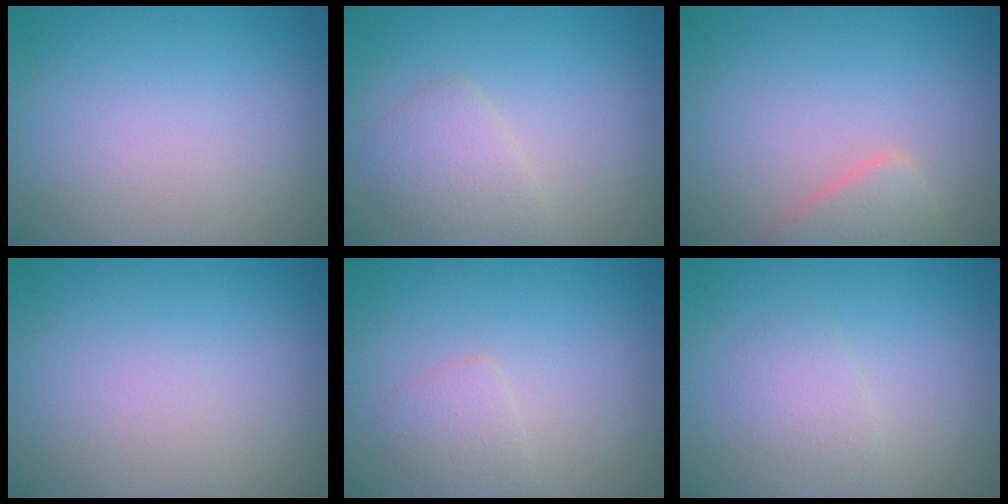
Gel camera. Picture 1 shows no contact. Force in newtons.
{"total": 2.2, "press": 2.2, "slide": 0.0}
{"total": 2.4, "press": 2.4, "slide": 0.2}
{"total": 0.0}
{"total": 1.4, "press": 1.4, "slide": 0.1}
{"total": 1.4, "press": 1.4, "slide": 0.1}